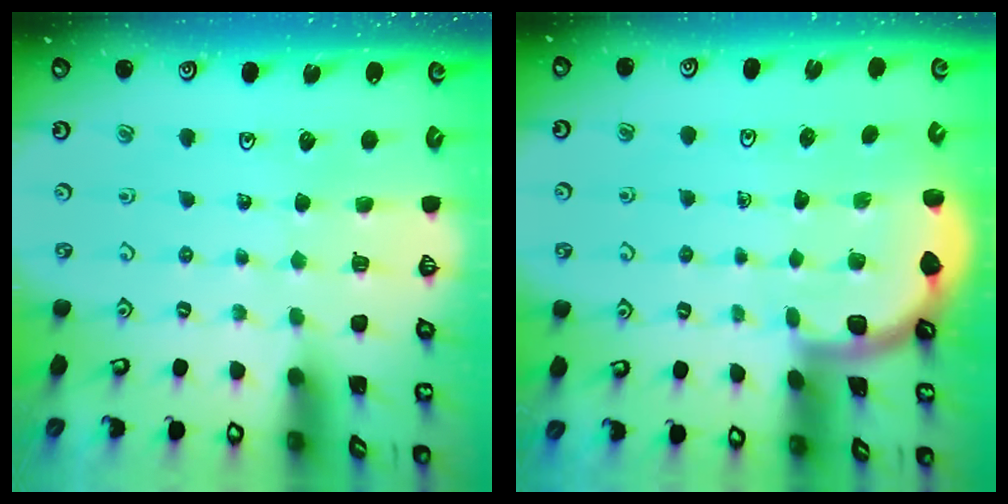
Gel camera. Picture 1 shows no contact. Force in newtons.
{"total": 2.2, "press": 2.2, "slide": 0.1}